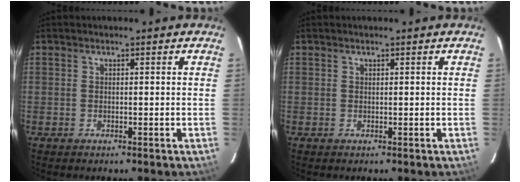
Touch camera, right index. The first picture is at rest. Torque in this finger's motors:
{"motor_torque": [0.06, 0.02, 0.01, 0.01]}